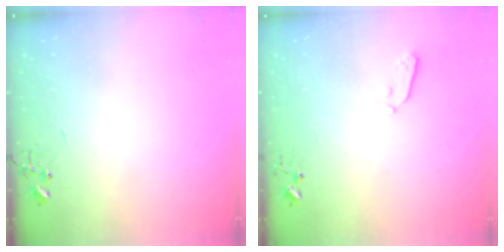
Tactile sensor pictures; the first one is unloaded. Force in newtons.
{"total": 3.7, "press": 3.6, "slide": 0.4}